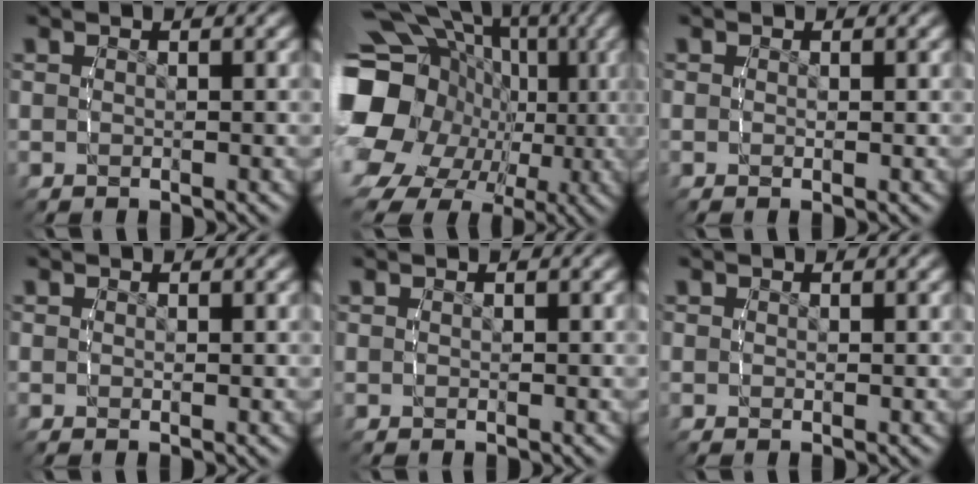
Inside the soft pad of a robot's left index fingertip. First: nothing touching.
{"total": 15.9, "force": [-0.8, 13.4, 8.6], "torque": [-0.170, -0.044, -0.004]}
{"total": 0.0}
{"total": 0.0}
{"total": 0.0}
{"total": 0.0}